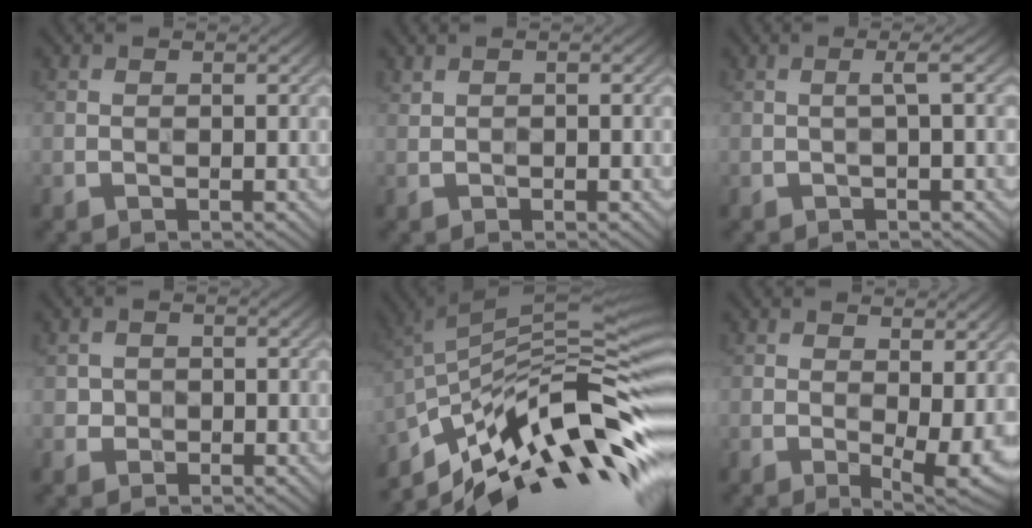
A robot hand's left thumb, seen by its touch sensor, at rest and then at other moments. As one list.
[{"total": 0.6, "force": [0.2, 0.2, 0.6], "torque": [-0.016, 0.008, 0.005]}, {"total": 1.7, "force": [0.1, -0.1, 1.7], "torque": [-0.025, 0.015, -0.004]}, {"total": 1.4, "force": [-0.2, 1.3, 0.2], "torque": [0.006, 0.000, -0.006]}, {"total": 15.3, "force": [-7.6, 3.9, 12.7], "torque": [-0.236, 0.027, -0.146]}, {"total": 5.1, "force": [0.4, 1.9, 4.7], "torque": [-0.071, -0.005, 0.010]}]